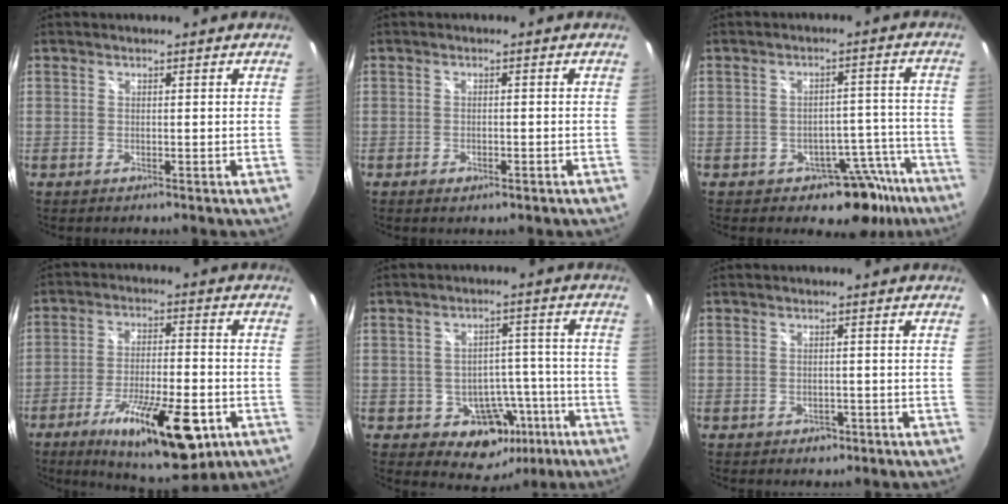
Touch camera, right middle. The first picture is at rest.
{"total": 2.1, "force": [-1.3, 1.1, 1.3], "torque": [-0.023, -0.005, -0.021]}
{"total": 9.7, "force": [-6.5, 6.1, 3.8], "torque": [-0.038, 0.043, -0.066]}
{"total": 18.5, "force": [-9.4, 5.7, 14.9], "torque": [-0.257, -0.031, -0.139]}
{"total": 10.7, "force": [-4.9, 8.5, 4.2], "torque": [-0.064, 0.035, -0.040]}
{"total": 2.4, "force": [-1.2, 1.8, 0.9], "torque": [-0.018, -0.004, -0.014]}